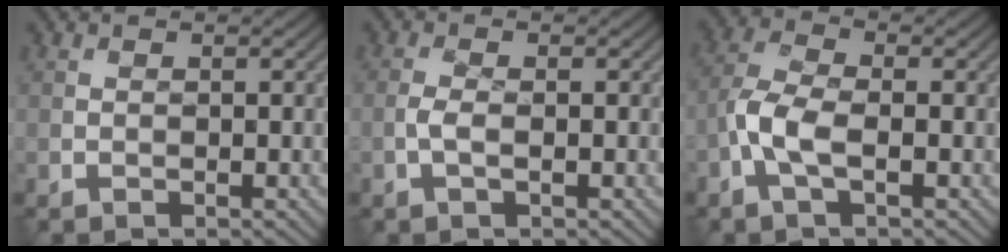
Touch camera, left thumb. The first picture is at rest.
{"total": 2.0, "force": [-0.5, 0.7, 1.8], "torque": [-0.044, 0.003, -0.014]}
{"total": 5.0, "force": [-1.7, 2.1, 4.2], "torque": [-0.102, 0.008, -0.044]}